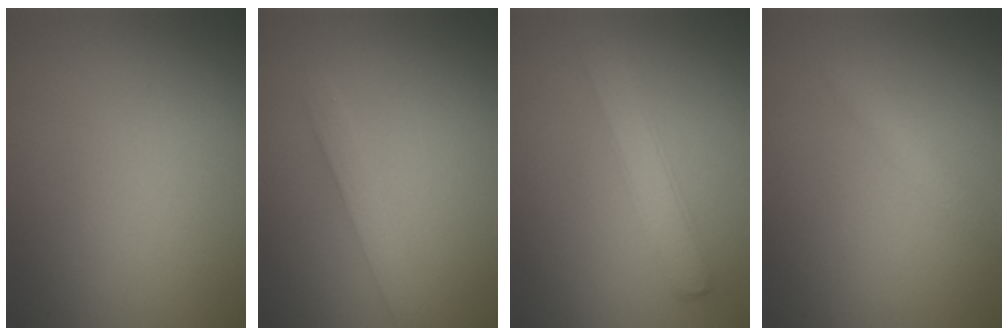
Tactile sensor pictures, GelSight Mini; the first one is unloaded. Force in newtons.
{"total": 1.9, "press": 1.9, "slide": 0.2}
{"total": 2.5, "press": 2.5, "slide": 0.1}
{"total": 1.5, "press": 1.5, "slide": 0.1}